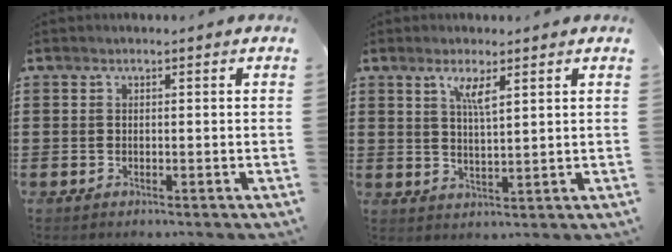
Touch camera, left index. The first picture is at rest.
{"total": 3.6, "force": [2.3, 0.5, 2.7], "torque": [-0.053, -0.002, 0.037]}